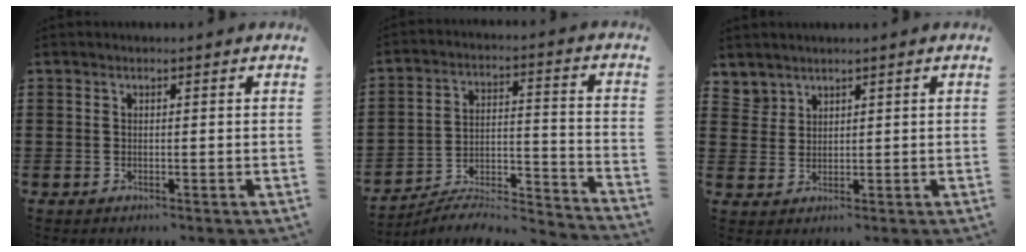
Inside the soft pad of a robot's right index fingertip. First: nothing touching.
{"total": 6.3, "force": [-5.8, 1.3, 2.2], "torque": [-0.036, -0.001, -0.116]}
{"total": 2.9, "force": [2.4, 1.7, -0.1], "torque": [-0.011, 0.004, 0.048]}